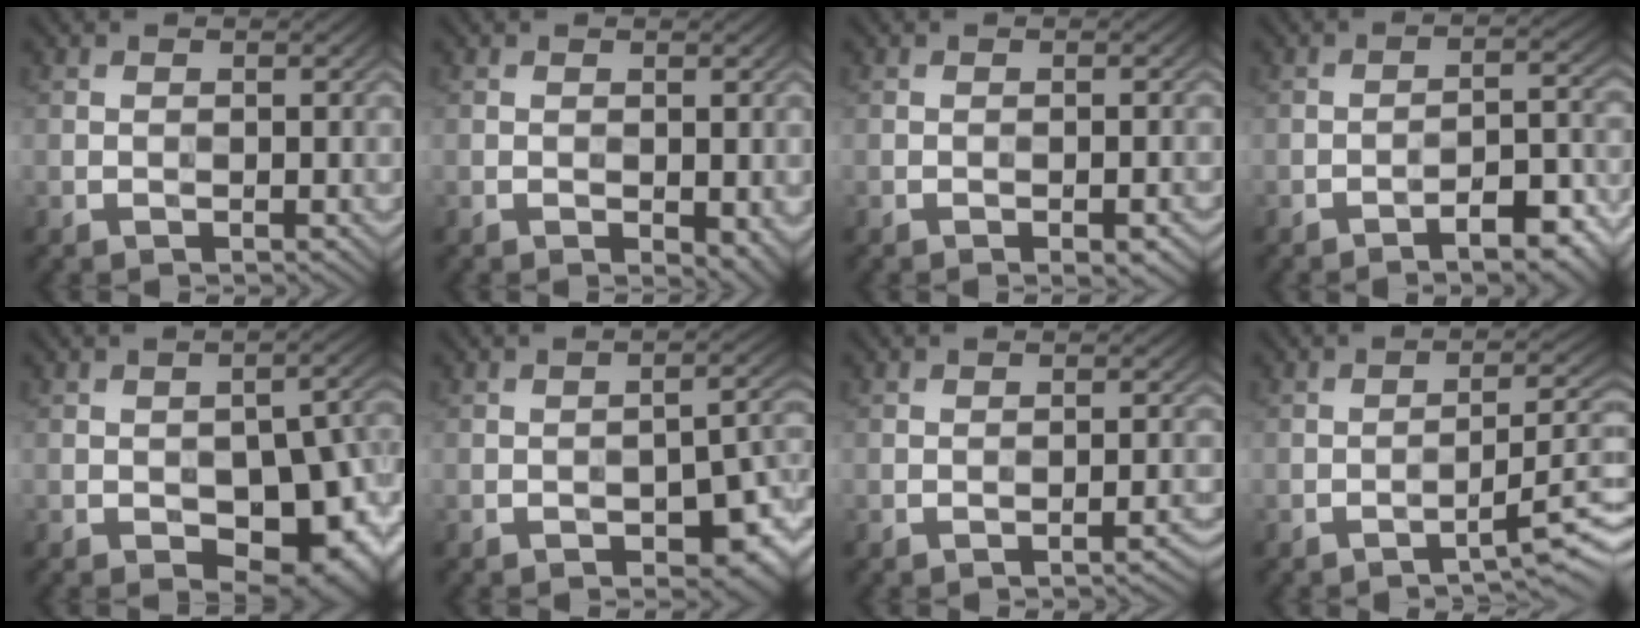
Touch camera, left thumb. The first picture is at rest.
{"total": 2.4, "force": [-0.8, 1.2, 2.0], "torque": [-0.024, -0.008, -0.007]}
{"total": 2.1, "force": [-1.2, 0.3, 1.6], "torque": [-0.022, 0.004, -0.015]}
{"total": 7.2, "force": [-4.8, 1.8, 5.0], "torque": [-0.069, 0.009, -0.069]}
{"total": 14.4, "force": [-5.0, 7.6, 11.2], "torque": [-0.129, -0.018, -0.063]}
{"total": 8.2, "force": [-3.9, 3.6, 6.2], "torque": [-0.079, -0.005, -0.052]}
{"total": 1.6, "force": [-1.1, 0.2, 1.1], "torque": [-0.012, 0.009, -0.016]}
{"total": 4.9, "force": [-2.6, 0.7, 4.1], "torque": [-0.064, 0.017, -0.047]}